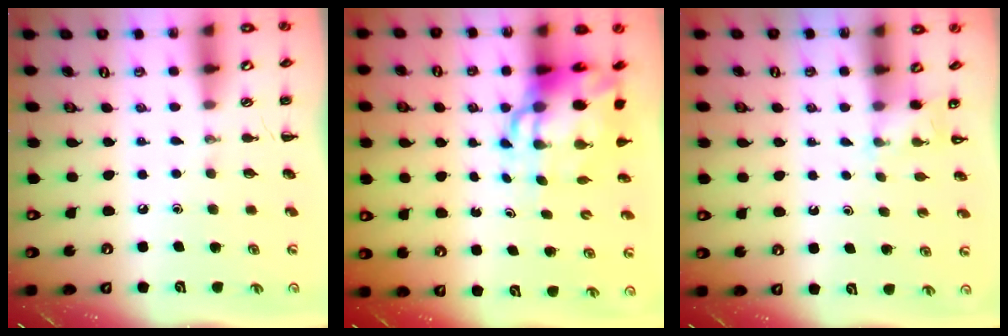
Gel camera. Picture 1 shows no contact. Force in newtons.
{"total": 10.1, "press": 9.7, "slide": 2.9}
{"total": 2.2, "press": 2.1, "slide": 0.7}